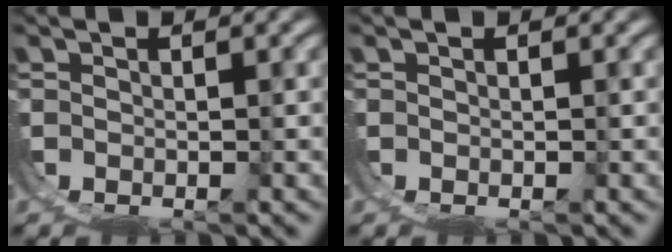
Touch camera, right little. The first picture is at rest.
{"total": 0.0}